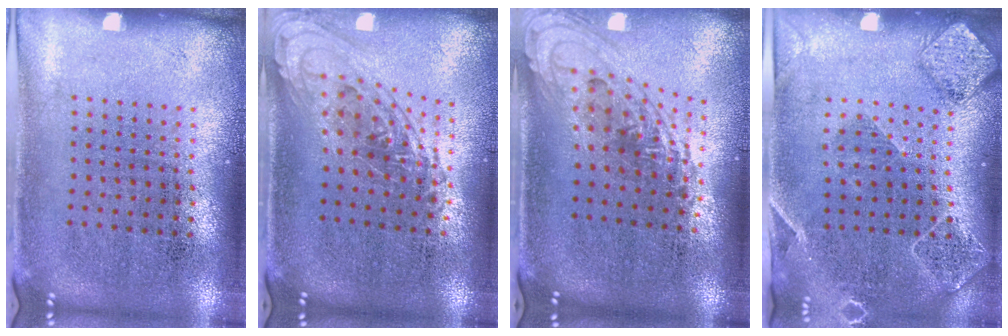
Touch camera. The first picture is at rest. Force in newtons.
{"total": 1.1, "press": 1.0, "slide": 0.4}
{"total": 1.5, "press": 1.2, "slide": 1.0}
{"total": 1.7, "press": 1.7, "slide": 0.5}